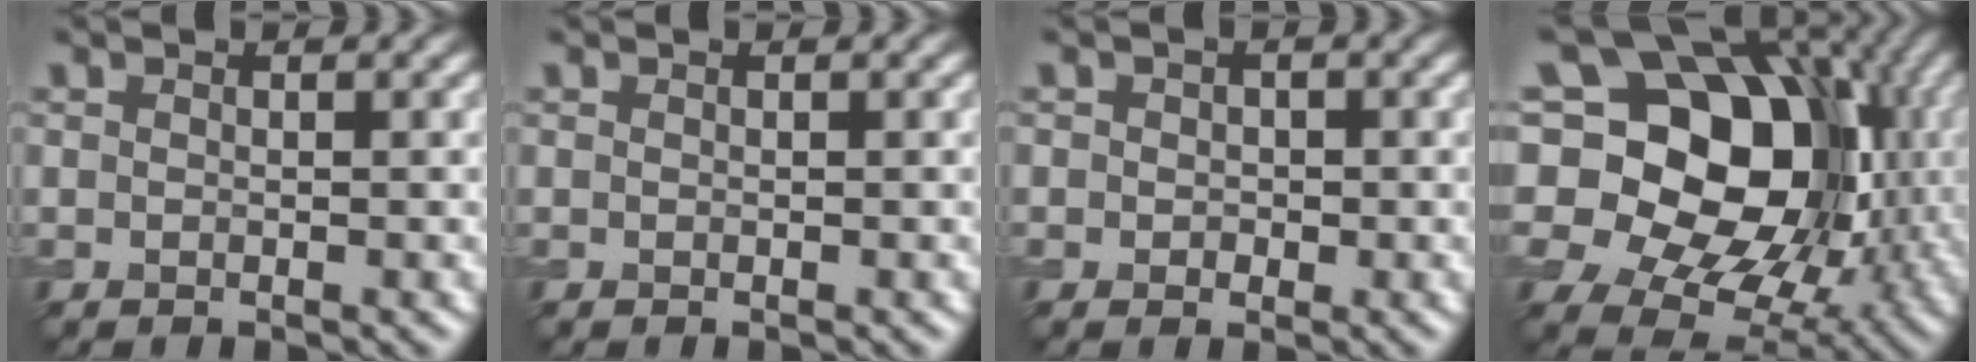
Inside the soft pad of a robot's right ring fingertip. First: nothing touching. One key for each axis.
{"total": 0.0}
{"total": 1.6, "fx": 0.0, "fy": 1.4, "fz": 0.7, "tx": 0.006, "ty": 0.000, "tz": -0.010}
{"total": 20.6, "fx": 3.4, "fy": 15.1, "fz": 13.6, "tx": -0.229, "ty": 0.041, "tz": 0.052}